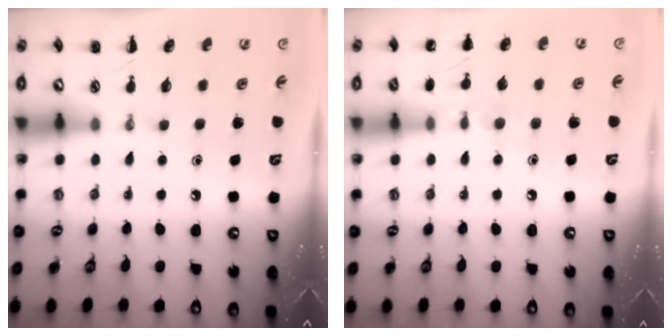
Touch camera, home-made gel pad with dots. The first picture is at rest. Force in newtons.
{"total": 7.9, "press": 7.7, "slide": 1.6}